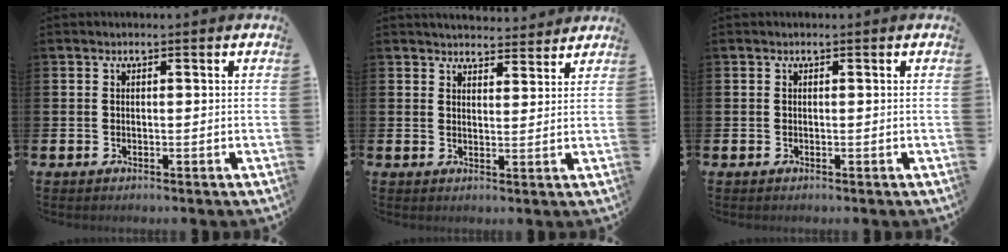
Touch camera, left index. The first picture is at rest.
{"total": 4.0, "force": [3.9, 0.8, 0.0], "torque": [0.005, -0.026, 0.069]}
{"total": 0.0}